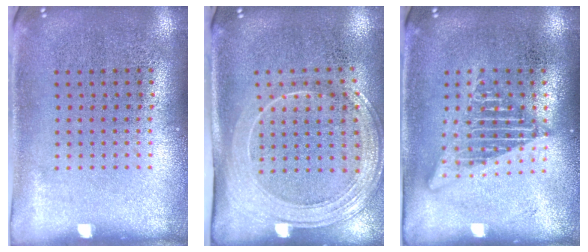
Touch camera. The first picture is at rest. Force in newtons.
{"total": 2.1, "press": 1.9, "slide": 1.0}
{"total": 2.4, "press": 2.4, "slide": 0.2}